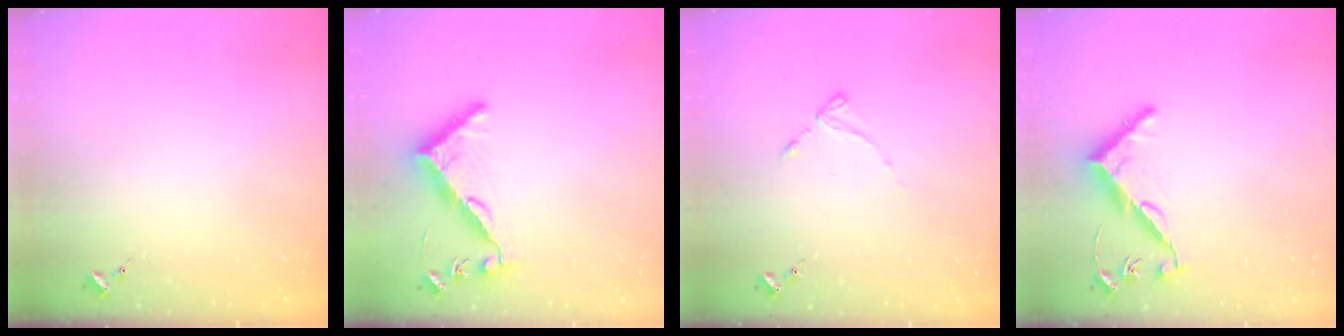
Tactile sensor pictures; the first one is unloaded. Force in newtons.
{"total": 7.5, "press": 7.4, "slide": 0.6}
{"total": 2.8, "press": 2.8, "slide": 0.3}
{"total": 7.5, "press": 7.5, "slide": 0.5}